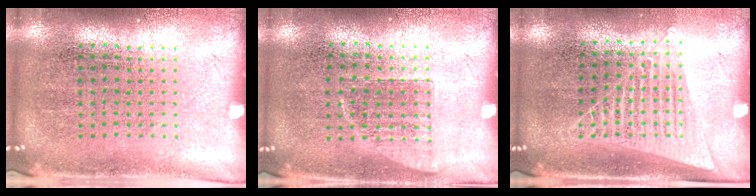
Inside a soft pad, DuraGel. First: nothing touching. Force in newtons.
{"total": 0.7, "press": 0.6, "slide": 0.2}
{"total": 1.1, "press": 1.0, "slide": 0.5}